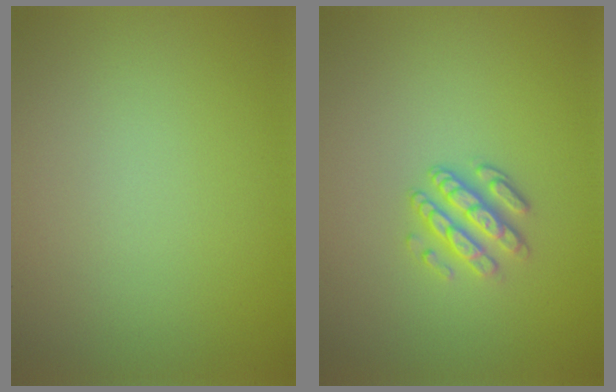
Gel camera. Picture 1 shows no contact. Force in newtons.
{"total": 2.9, "press": 2.3, "slide": 1.8}